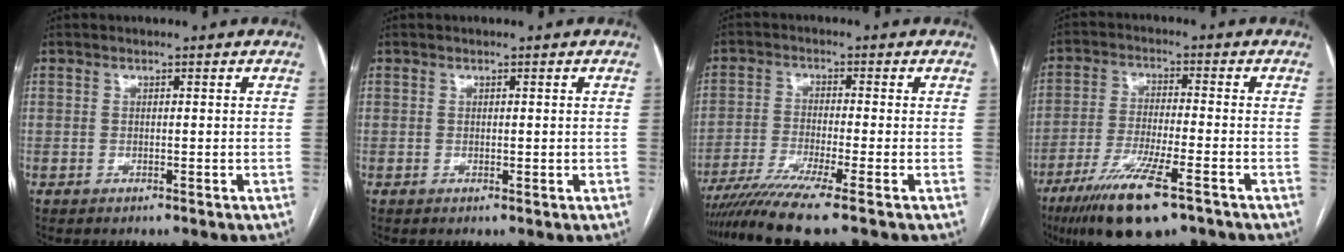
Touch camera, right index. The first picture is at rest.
{"total": 0.8, "force": [0.1, 0.3, 0.7], "torque": [-0.012, -0.003, 0.004]}
{"total": 9.2, "force": [-7.0, -1.8, 5.7], "torque": [-0.095, -0.029, -0.120]}
{"total": 12.7, "force": [-8.0, 1.7, 9.7], "torque": [-0.186, -0.032, -0.138]}